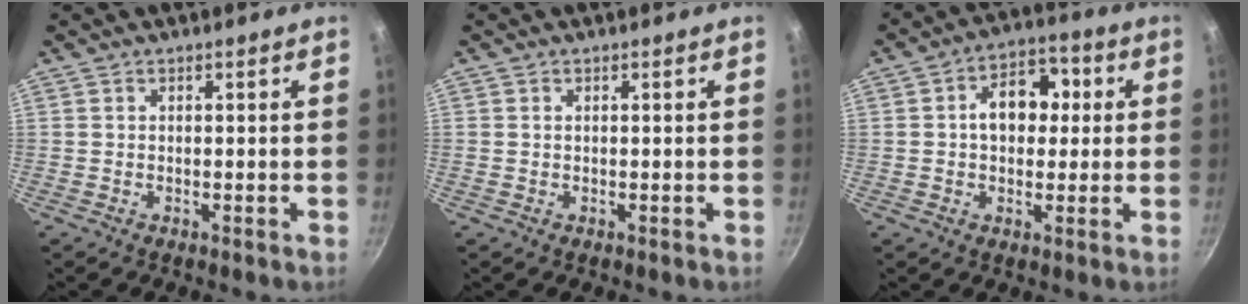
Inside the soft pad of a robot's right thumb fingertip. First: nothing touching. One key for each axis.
{"total": 0.0}
{"total": 10.1, "fx": 1.2, "fy": 7.2, "fz": 7.0, "tx": -0.058, "ty": 0.022, "tz": 0.004}